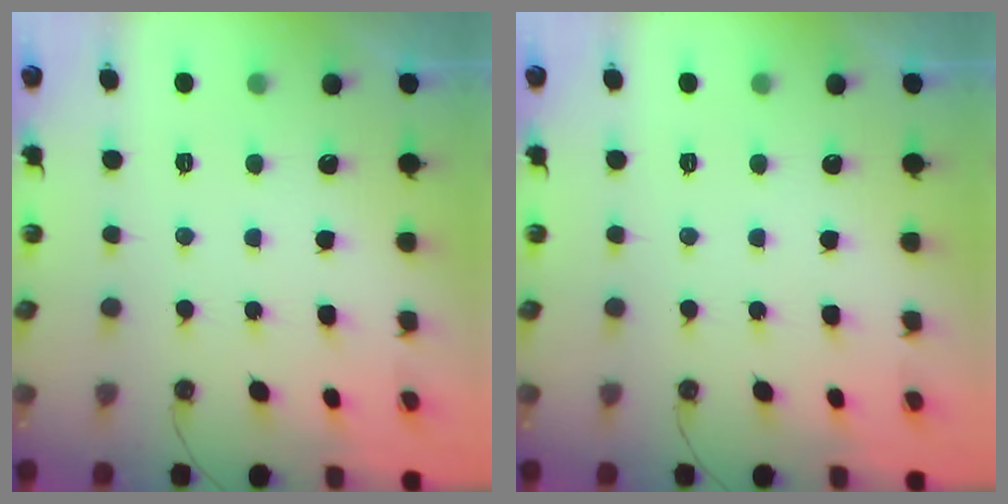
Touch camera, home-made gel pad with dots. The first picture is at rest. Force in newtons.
{"total": 0.0}